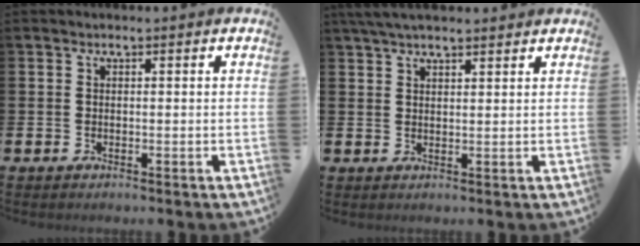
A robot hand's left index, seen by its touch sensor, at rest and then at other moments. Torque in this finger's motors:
{"motor_torque": [1.17, -0.97, 0.13, 0.21]}